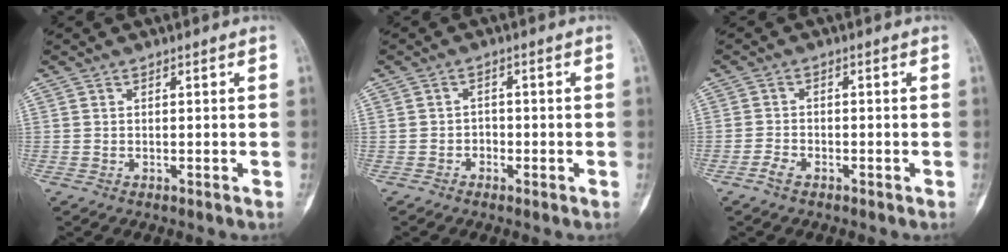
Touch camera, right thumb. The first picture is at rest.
{"total": 1.8, "force": [-1.0, 1.5, 0.3], "torque": [0.004, 0.008, -0.023]}
{"total": 2.3, "force": [-1.5, 1.2, 1.1], "torque": [-0.026, 0.007, -0.030]}